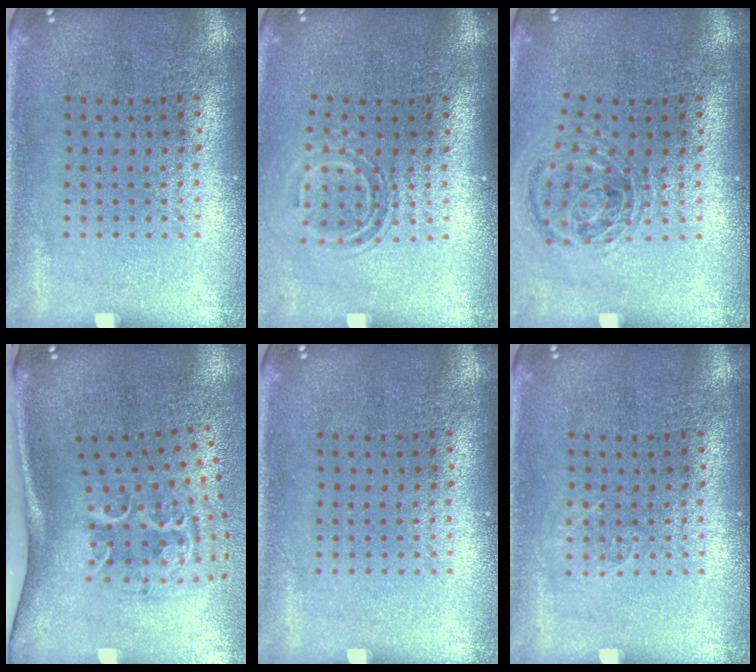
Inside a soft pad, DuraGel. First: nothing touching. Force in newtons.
{"total": 1.5, "press": 1.1, "slide": 1.1}
{"total": 0.9, "press": 0.9, "slide": 0.3}
{"total": 2.3, "press": 1.3, "slide": 1.9}
{"total": 0.0}
{"total": 0.7, "press": 0.7, "slide": 0.1}